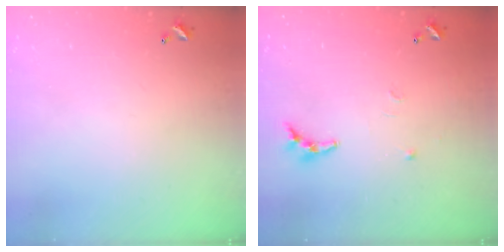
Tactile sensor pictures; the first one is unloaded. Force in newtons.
{"total": 6.6, "press": 6.5, "slide": 0.6}